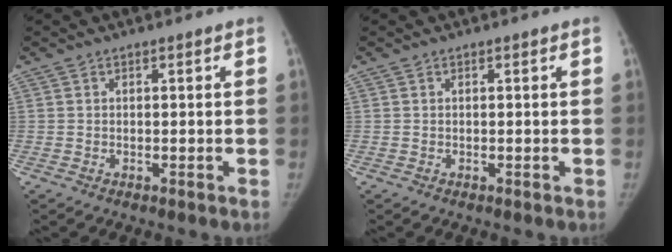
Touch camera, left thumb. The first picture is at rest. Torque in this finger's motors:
{"motor_torque": [0.00, 0.00, 0.20, 0.04, 0.00]}